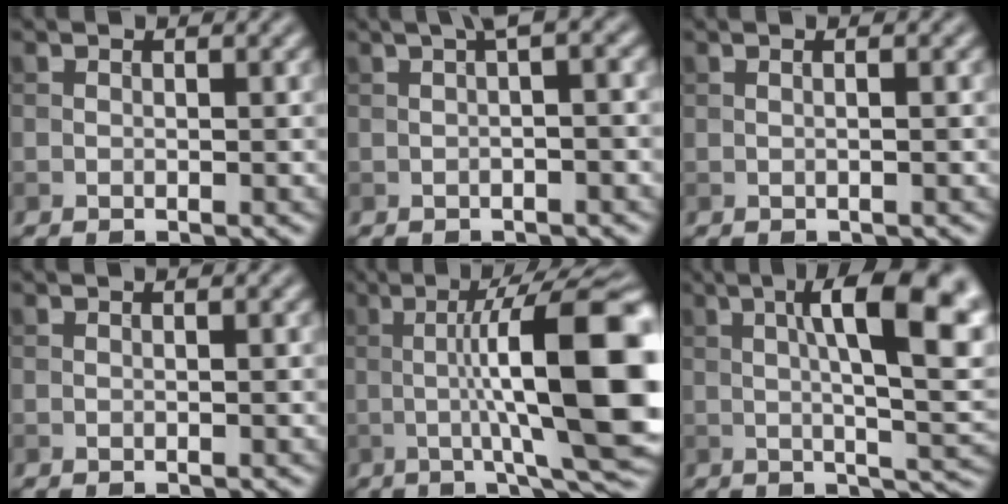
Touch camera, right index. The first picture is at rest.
{"total": 3.1, "force": [0.5, 0.7, 3.0], "torque": [-0.036, 0.015, 0.005]}
{"total": 1.0, "force": [0.1, 0.3, 0.9], "torque": [-0.009, -0.003, -0.001]}
{"total": 0.0}
{"total": 15.4, "force": [0.3, 3.3, 15.0], "torque": [-0.195, 0.014, 0.003]}
{"total": 12.8, "force": [2.8, 3.5, 12.0], "torque": [-0.155, 0.001, 0.042]}